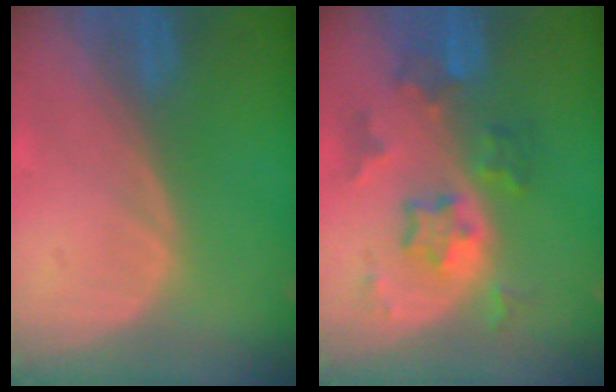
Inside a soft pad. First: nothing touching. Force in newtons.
{"total": 7.2, "press": 6.5, "slide": 3.1}